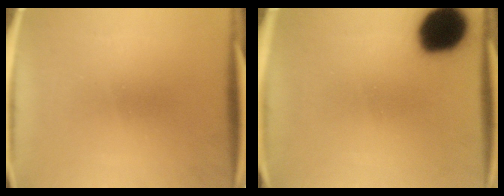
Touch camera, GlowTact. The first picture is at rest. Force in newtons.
{"total": 17.5}